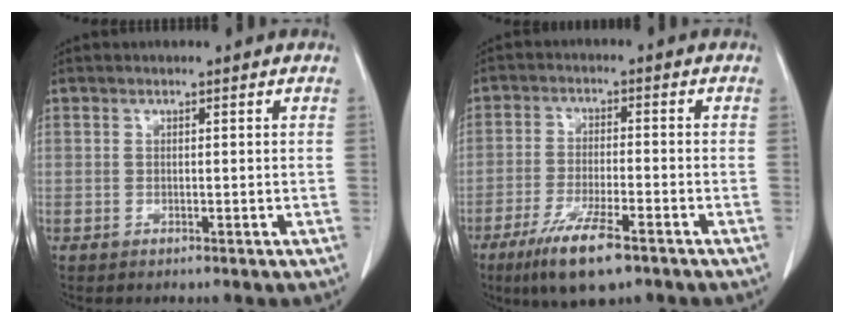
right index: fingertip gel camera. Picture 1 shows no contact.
{"total": 9.3, "force": [-5.9, 1.5, 7.1], "torque": [-0.134, -0.020, -0.099]}